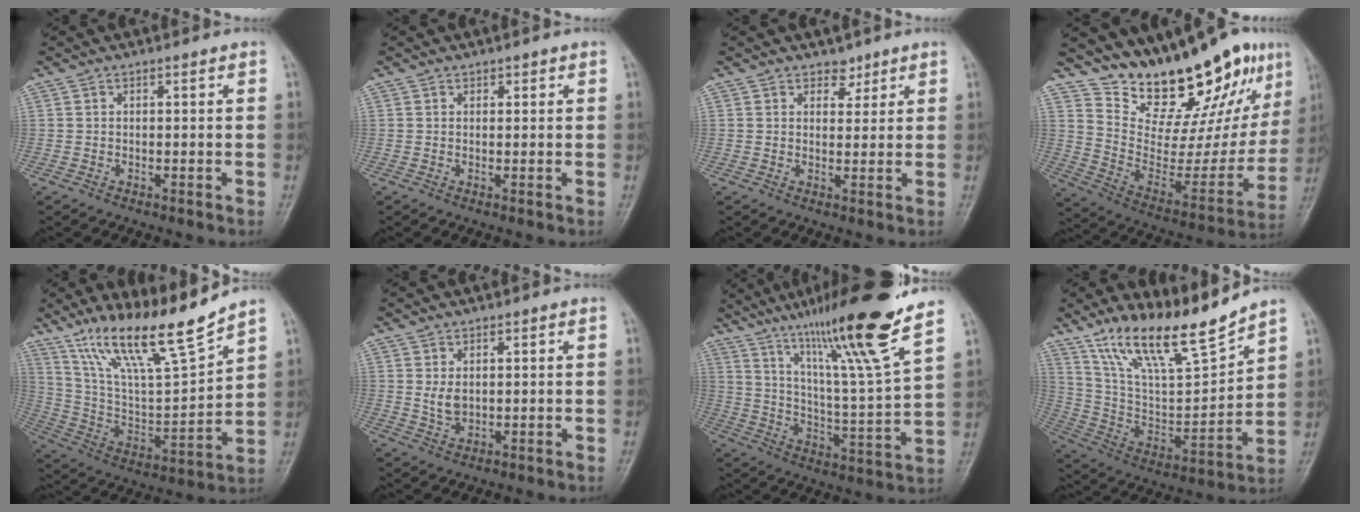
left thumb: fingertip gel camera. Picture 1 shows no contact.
{"total": 0.7, "force": [0.5, 0.5, 0.2], "torque": [0.006, -0.002, 0.005]}
{"total": 2.6, "force": [1.9, 1.6, 0.5], "torque": [0.013, -0.011, 0.026]}
{"total": 22.9, "force": [17.8, 7.9, 12.1], "torque": [-0.134, -0.109, 0.285]}
{"total": 18.5, "force": [14.2, 2.5, 11.5], "torque": [-0.182, -0.071, 0.269]}
{"total": 3.1, "force": [0.7, 2.1, 2.1], "torque": [-0.030, -0.010, 0.021]}
{"total": 21.4, "force": [14.7, 0.2, 15.6], "torque": [-0.234, -0.065, 0.247]}
{"total": 18.0, "force": [14.4, 3.6, 10.2], "torque": [-0.152, -0.075, 0.274]}